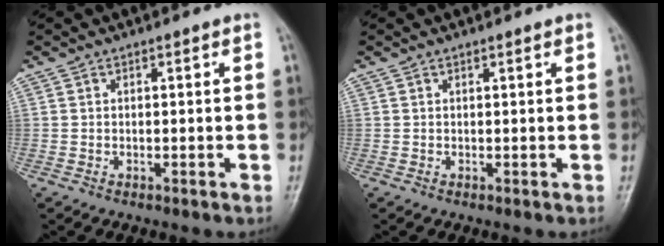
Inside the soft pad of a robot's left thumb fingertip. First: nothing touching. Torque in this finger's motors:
{"motor_torque": [-0.16, -0.07, 0.01, 0.01, -0.06]}